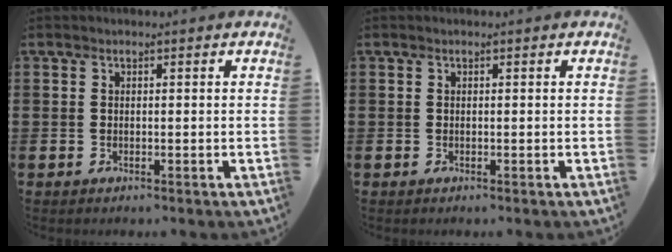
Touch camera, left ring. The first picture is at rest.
{"total": 0.0}